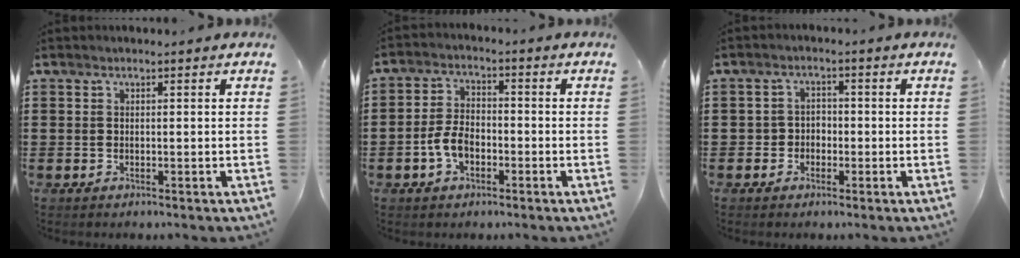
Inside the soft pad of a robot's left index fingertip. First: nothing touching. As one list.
[{"total": 5.2, "force": [-1.9, 3.0, 3.8], "torque": [-0.093, 0.000, -0.042]}, {"total": 2.3, "force": [-1.0, 2.0, 0.4], "torque": [-0.016, 0.007, -0.026]}]